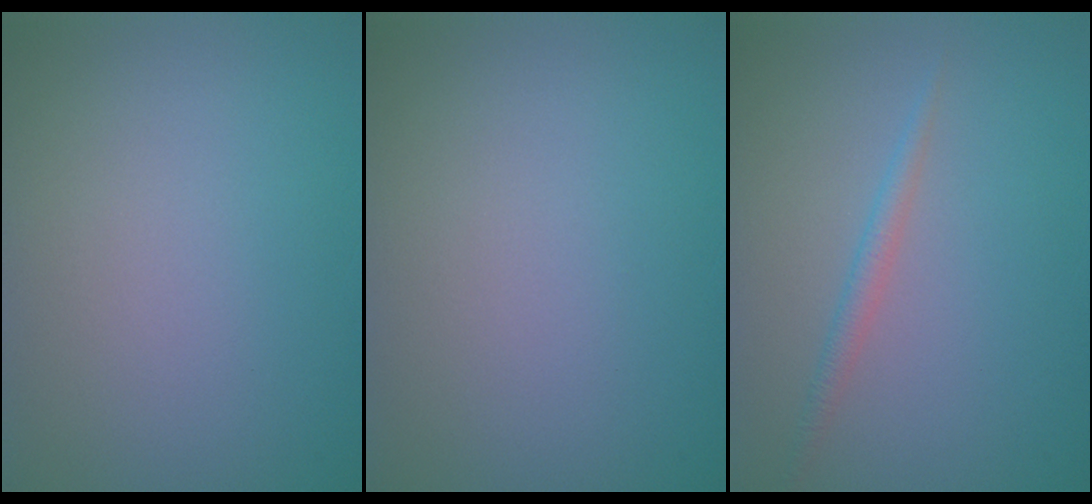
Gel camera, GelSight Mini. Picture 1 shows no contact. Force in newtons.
{"total": 0.0}
{"total": 1.4, "press": 1.4, "slide": 0.0}